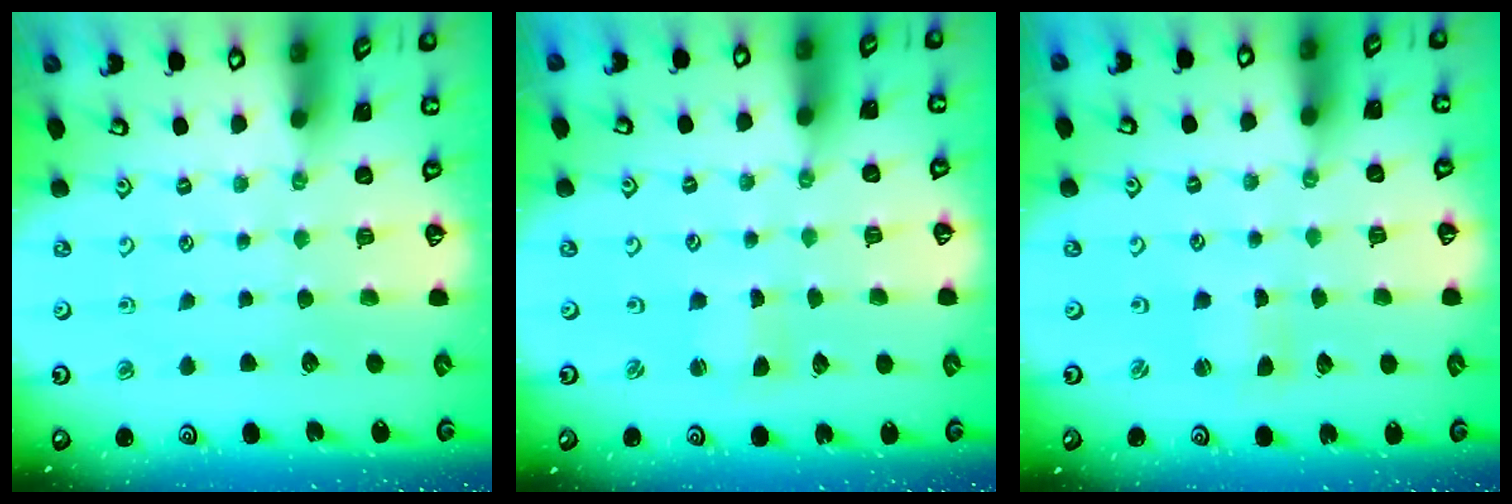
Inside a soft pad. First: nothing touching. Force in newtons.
{"total": 0.8, "press": 0.8, "slide": 0.1}
{"total": 0.8, "press": 0.8, "slide": 0.2}